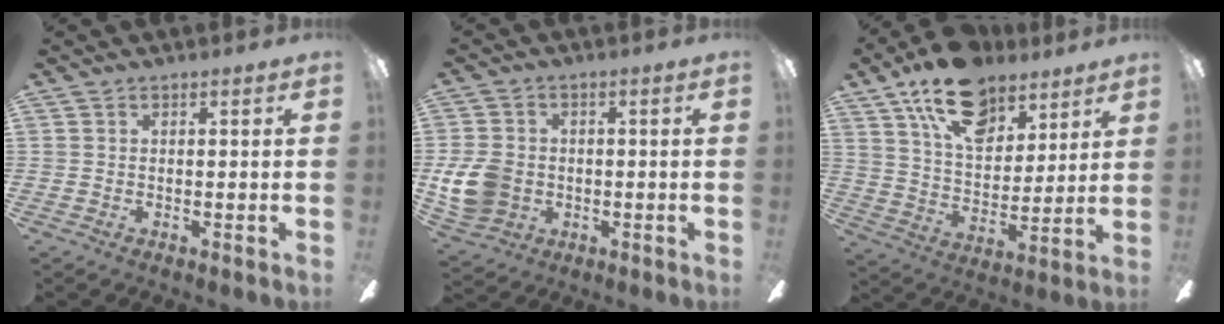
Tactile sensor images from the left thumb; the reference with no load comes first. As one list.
[{"total": 9.9, "force": [-1.0, 8.2, 5.4], "torque": [-0.126, 0.017, -0.016]}, {"total": 18.4, "force": [12.1, 10.0, 9.6], "torque": [-0.157, -0.057, 0.216]}]